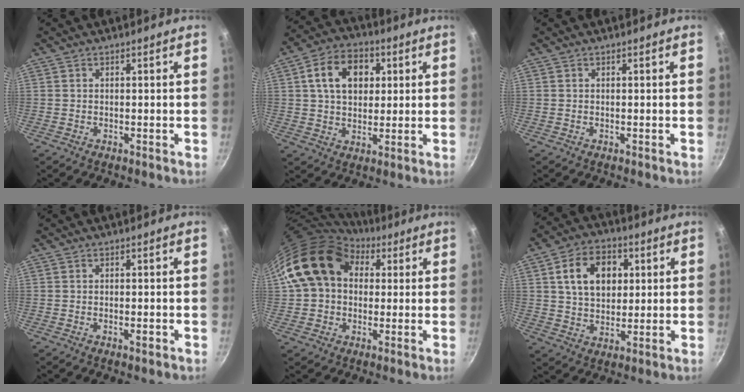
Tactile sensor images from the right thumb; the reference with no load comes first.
{"total": 12.0, "force": [3.2, 8.6, 7.7], "torque": [-0.107, 0.008, 0.044]}
{"total": 0.0}
{"total": 1.3, "force": [-0.5, 0.5, 1.1], "torque": [-0.019, 0.001, -0.009]}
{"total": 16.0, "force": [4.8, 12.3, 9.1], "torque": [-0.133, 0.026, 0.073]}
{"total": 12.5, "force": [3.2, 8.9, 8.2], "torque": [-0.108, 0.002, 0.049]}